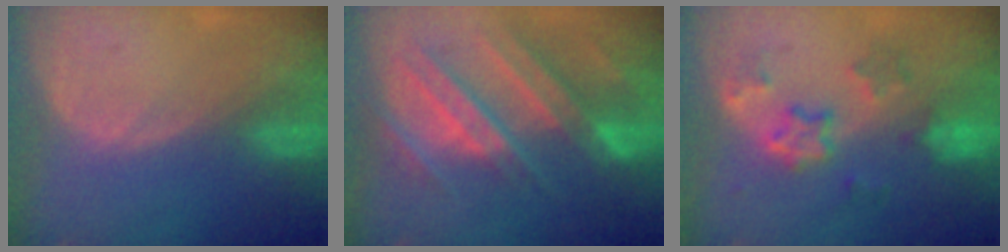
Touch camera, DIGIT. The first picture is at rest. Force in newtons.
{"total": 11.2, "press": 9.9, "slide": 5.2}
{"total": 6.1, "press": 6.0, "slide": 1.1}